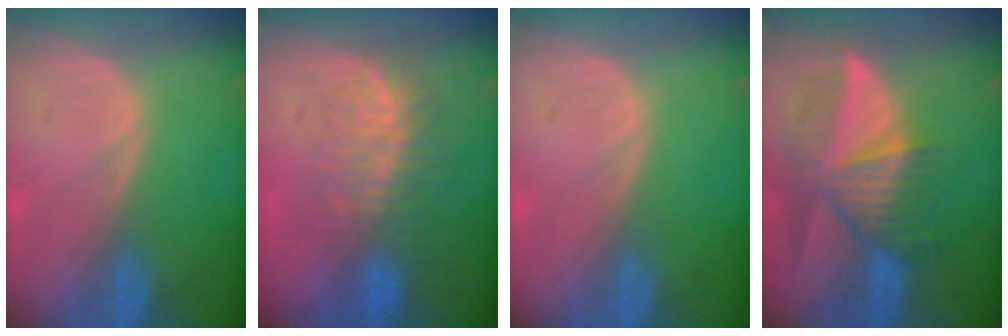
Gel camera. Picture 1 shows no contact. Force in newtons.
{"total": 7.9, "press": 7.4, "slide": 2.9}
{"total": 0.0}
{"total": 9.2, "press": 8.3, "slide": 4.0}